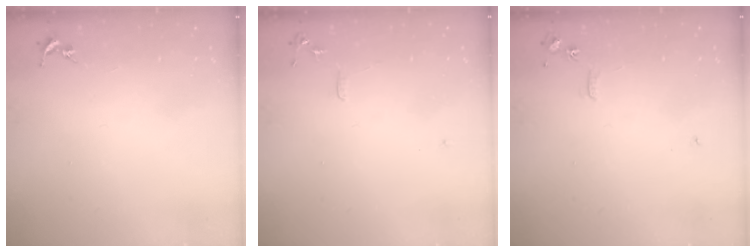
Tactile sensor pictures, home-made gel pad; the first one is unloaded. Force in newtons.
{"total": 6.0, "press": 6.0, "slide": 0.7}
{"total": 5.9, "press": 5.9, "slide": 0.7}